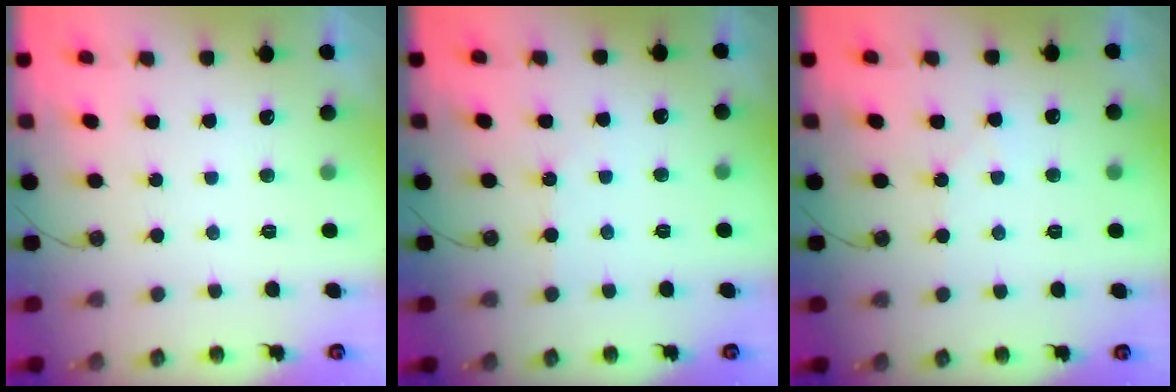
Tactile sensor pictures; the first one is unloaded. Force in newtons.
{"total": 1.5, "press": 1.5, "slide": 0.3}
{"total": 4.0, "press": 4.0, "slide": 0.7}